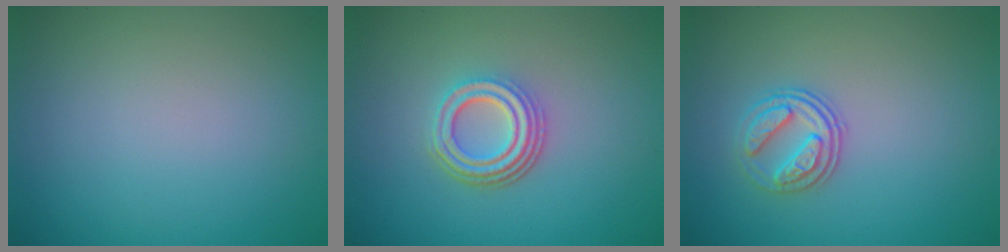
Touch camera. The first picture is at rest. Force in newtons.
{"total": 4.5, "press": 3.3, "slide": 3.0}
{"total": 2.8, "press": 2.6, "slide": 1.2}